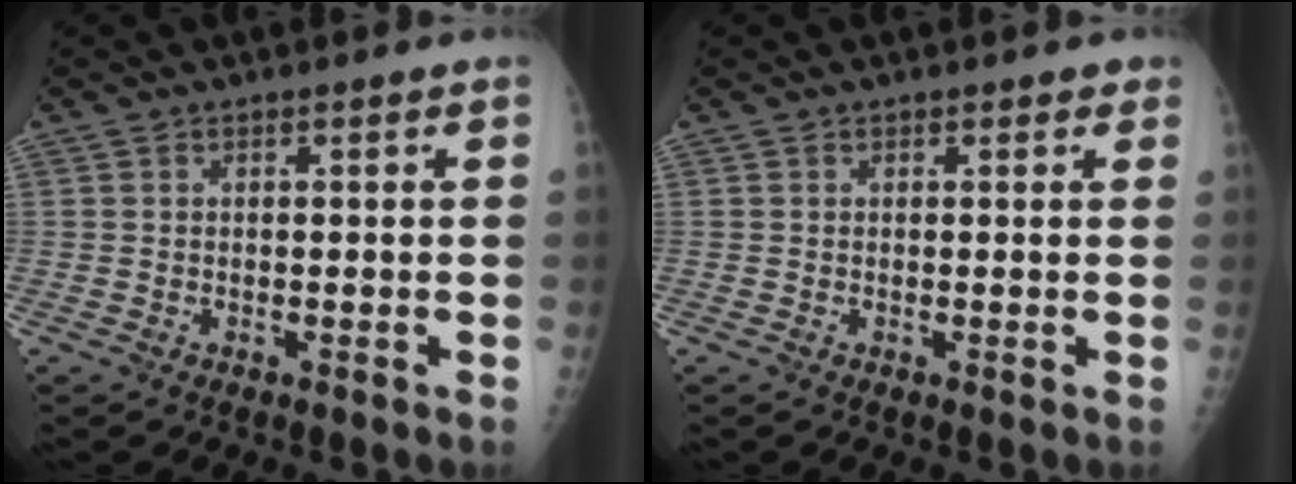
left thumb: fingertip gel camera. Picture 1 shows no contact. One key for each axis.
{"total": 0.9, "fx": 0.6, "fy": 0.7, "fz": 0.0, "tx": 0.017, "ty": -0.002, "tz": 0.001}